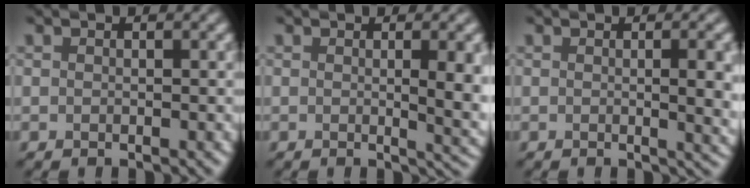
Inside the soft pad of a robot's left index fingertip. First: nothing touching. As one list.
[{"total": 5.3, "force": [0.2, 1.6, 5.1], "torque": [-0.055, -0.006, 0.005]}, {"total": 4.8, "force": [0.2, 1.5, 4.6], "torque": [-0.044, -0.001, 0.006]}]